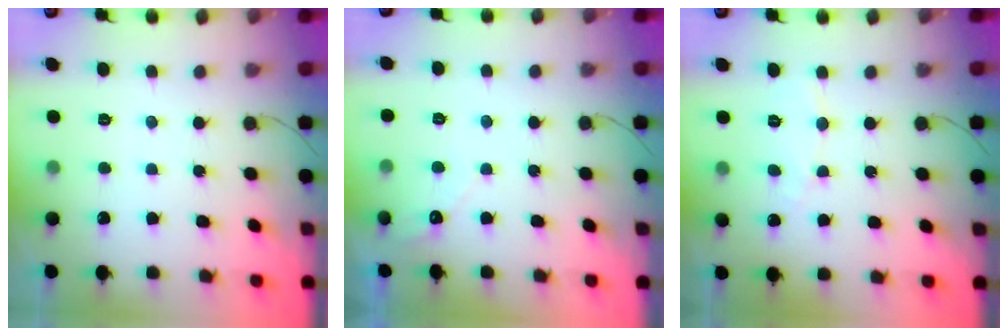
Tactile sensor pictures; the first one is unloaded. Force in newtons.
{"total": 2.9, "press": 2.9, "slide": 0.1}
{"total": 4.0, "press": 4.0, "slide": 0.2}